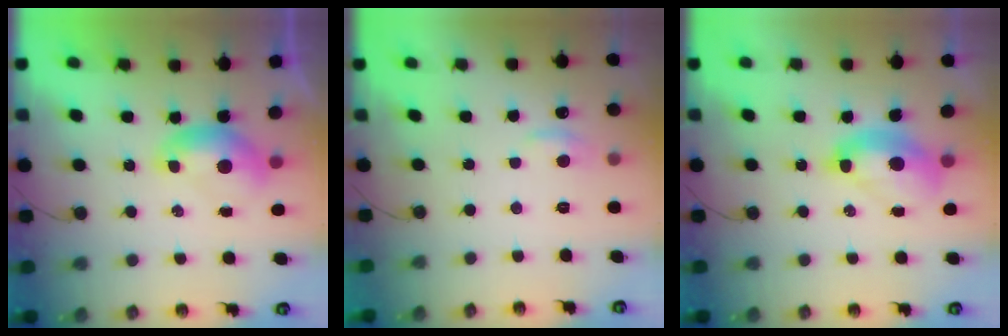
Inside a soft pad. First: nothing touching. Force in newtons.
{"total": 1.0, "press": 0.7, "slide": 0.7}
{"total": 5.3, "press": 5.2, "slide": 1.2}